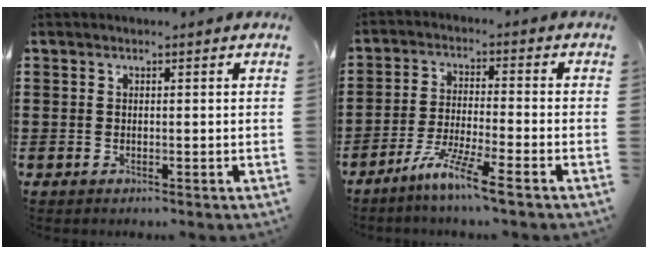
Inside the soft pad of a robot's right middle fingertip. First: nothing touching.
{"total": 6.7, "force": [-5.3, -0.3, 4.1], "torque": [-0.085, -0.013, -0.099]}